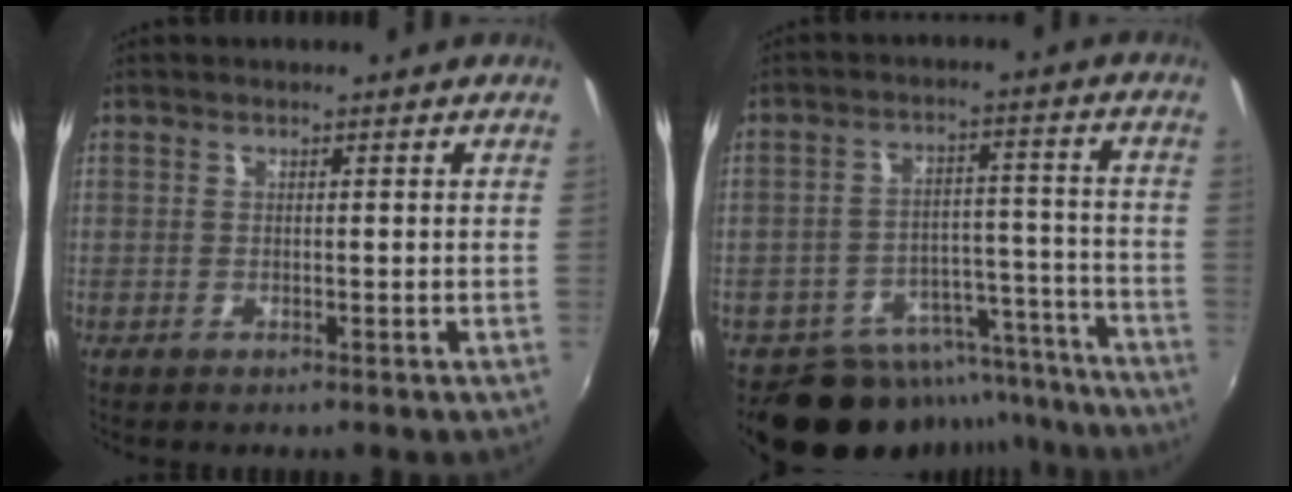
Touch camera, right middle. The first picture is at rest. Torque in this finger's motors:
{"motor_torque": [0.32, -1.29, 0.05, 0.00]}